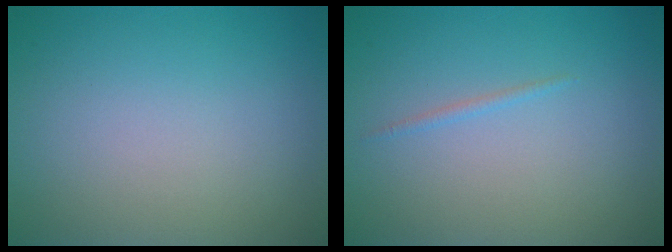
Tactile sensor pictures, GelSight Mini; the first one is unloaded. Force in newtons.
{"total": 0.6, "press": 0.6, "slide": 0.1}